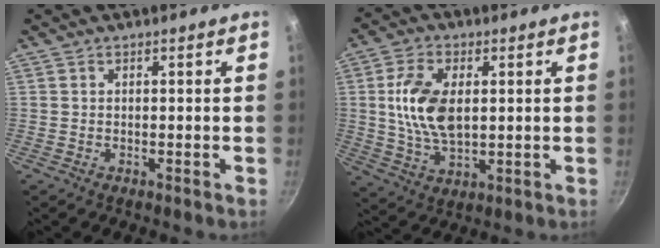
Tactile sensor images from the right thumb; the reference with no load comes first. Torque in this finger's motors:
{"motor_torque": [0.33, 0.33, 1.43, 0.49, 0.26]}